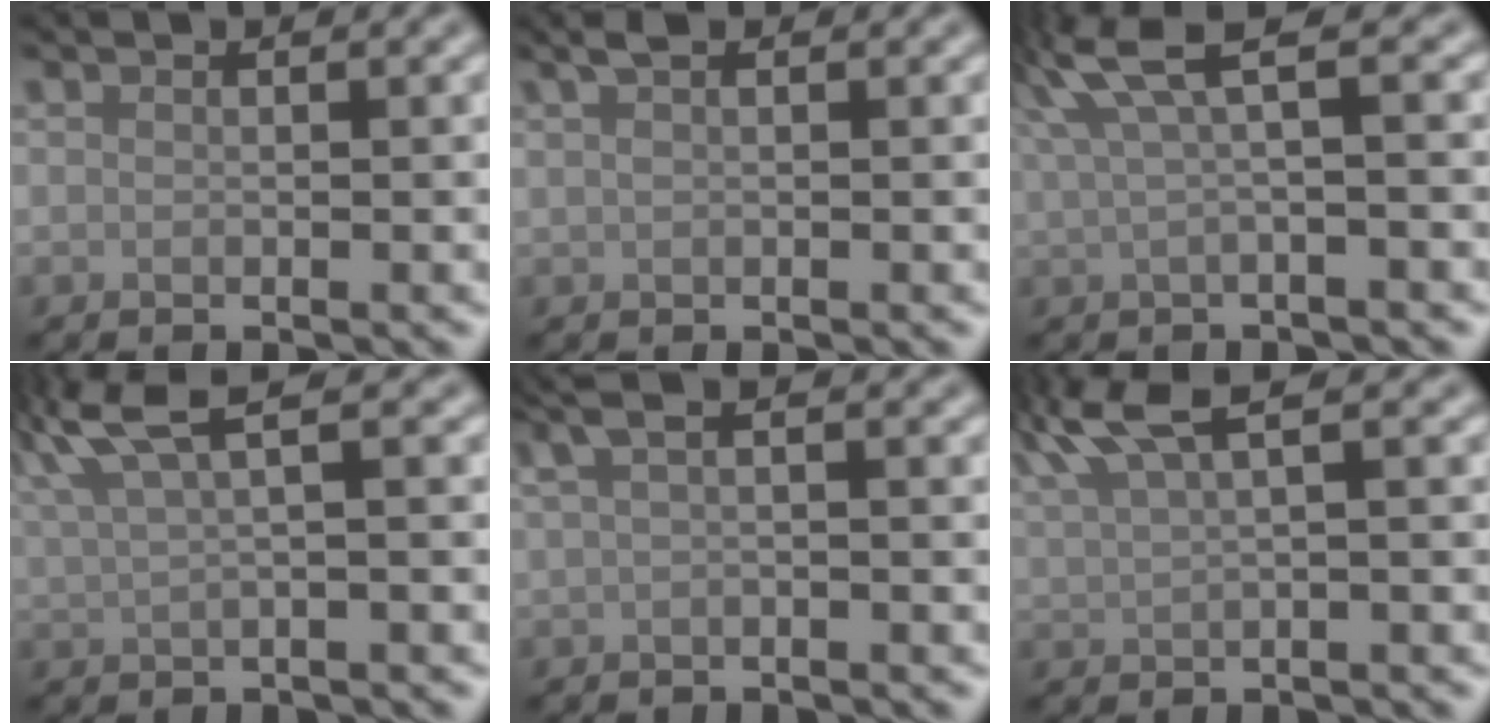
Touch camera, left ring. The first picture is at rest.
{"total": 1.5, "force": [0.9, 0.5, 1.1], "torque": [-0.020, 0.005, 0.014]}
{"total": 4.2, "force": [2.2, 0.7, 3.6], "torque": [-0.068, 0.018, 0.039]}
{"total": 5.4, "force": [3.1, 1.2, 4.3], "torque": [-0.084, 0.023, 0.057]}
{"total": 2.6, "force": [1.1, 0.7, 2.3], "torque": [-0.040, 0.009, 0.016]}
{"total": 5.3, "force": [3.4, 1.3, 3.8], "torque": [-0.081, 0.024, 0.065]}